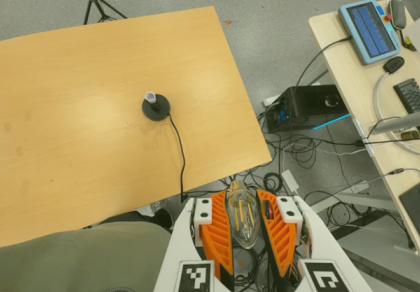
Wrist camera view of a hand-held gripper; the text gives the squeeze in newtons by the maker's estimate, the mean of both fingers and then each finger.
{"total": 20.0, "left": 21.8, "right": 18.2}